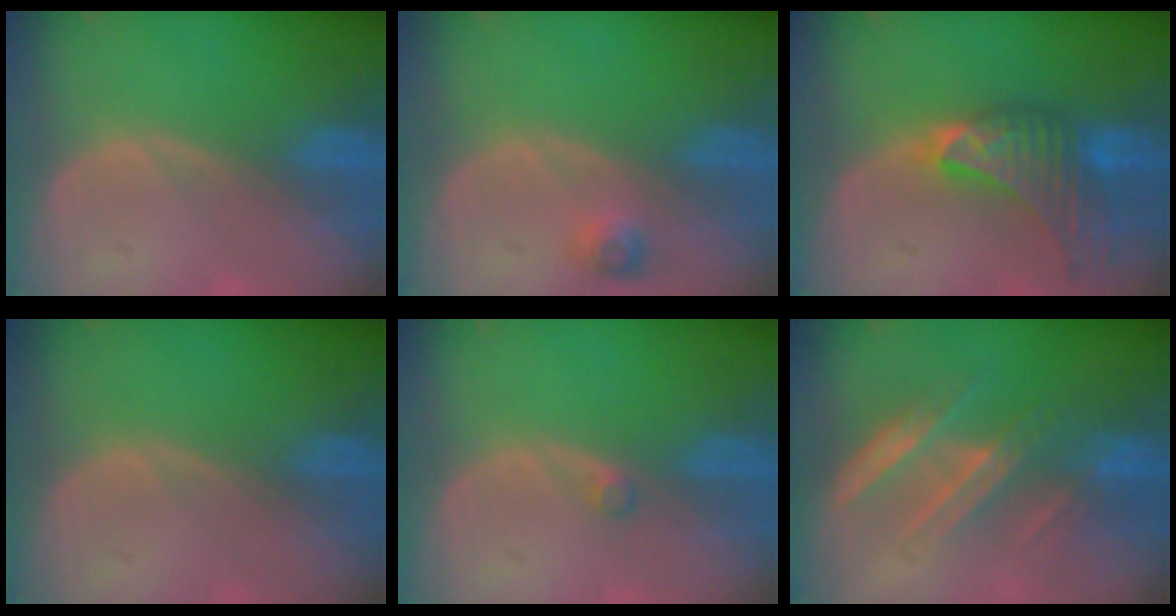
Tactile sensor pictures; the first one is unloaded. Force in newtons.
{"total": 2.3, "press": 2.2, "slide": 0.7}
{"total": 9.4, "press": 8.4, "slide": 4.3}
{"total": 0.0}
{"total": 0.9, "press": 0.9, "slide": 0.2}
{"total": 7.4, "press": 6.7, "slide": 3.1}